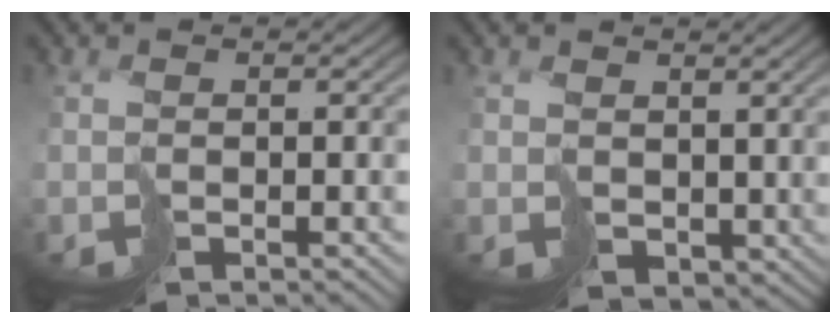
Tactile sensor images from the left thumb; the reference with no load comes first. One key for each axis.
{"total": 2.9, "fx": 2.0, "fy": 1.8, "fz": 1.2, "tx": -0.039, "ty": -0.008, "tz": 0.041}